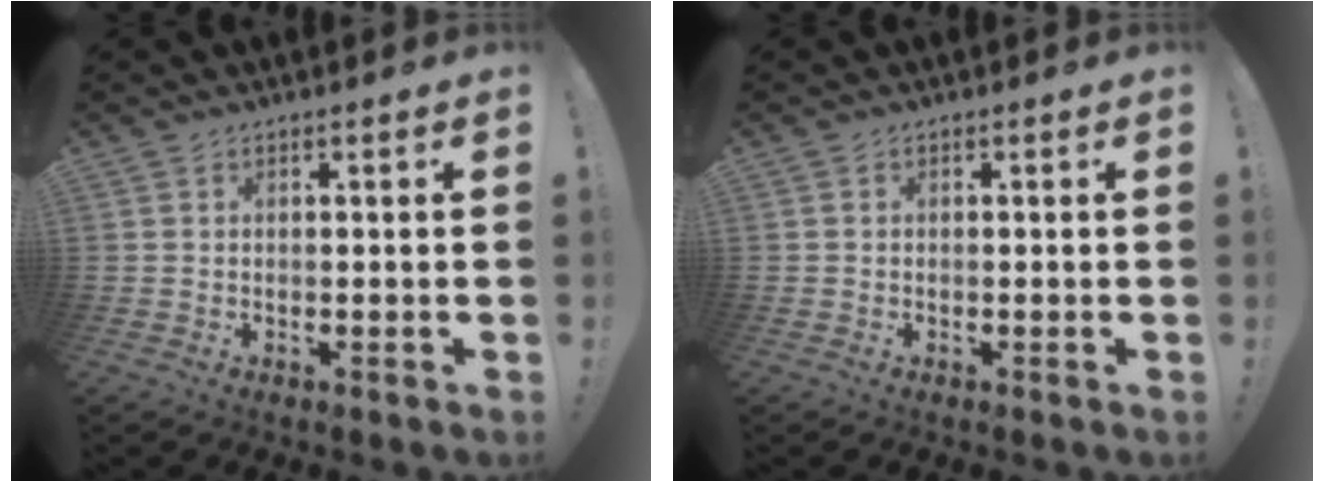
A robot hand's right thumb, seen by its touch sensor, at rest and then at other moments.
{"total": 0.0}